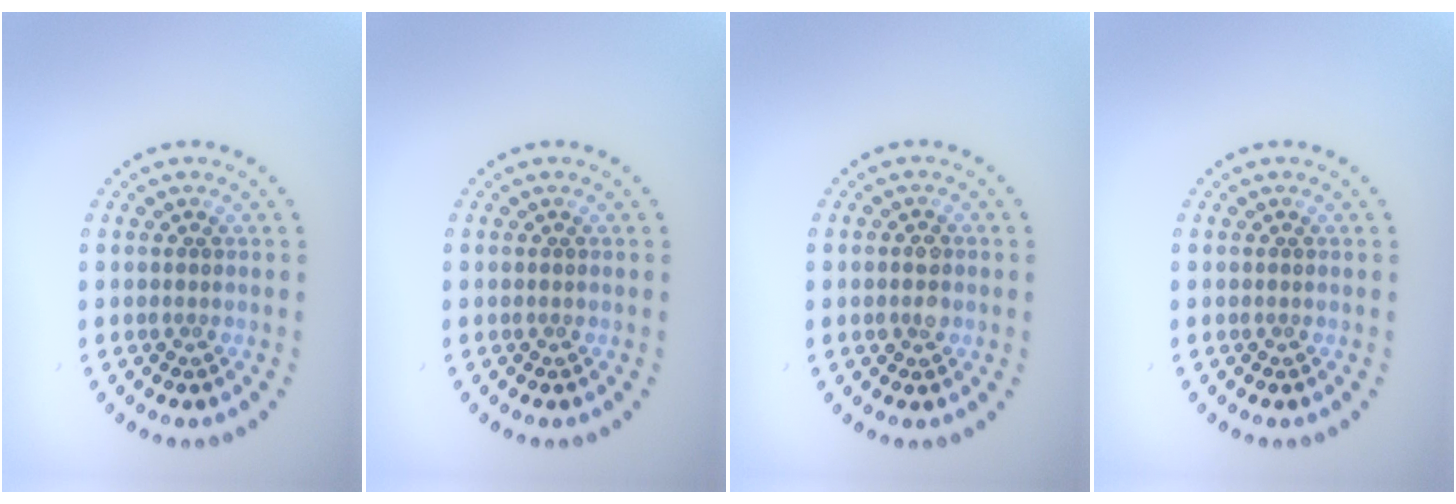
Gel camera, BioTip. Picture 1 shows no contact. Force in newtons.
{"total": 0.0}
{"total": 1.6, "press": 1.6, "slide": 0.3}
{"total": 0.0}